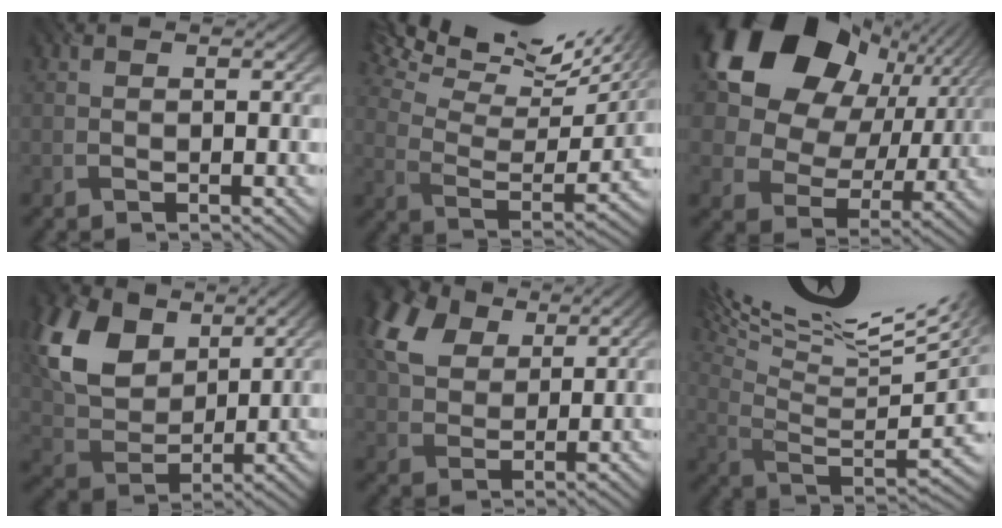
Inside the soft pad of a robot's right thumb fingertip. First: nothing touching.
{"total": 18.6, "force": [14.2, 4.8, 11.0], "torque": [-0.218, 0.016, 0.201]}
{"total": 18.0, "force": [7.0, 12.9, 10.3], "torque": [-0.206, 0.021, 0.125]}
{"total": 12.3, "force": [5.6, 7.9, 7.6], "torque": [-0.201, 0.019, 0.106]}
{"total": 10.1, "force": [5.2, 6.2, 6.0], "torque": [-0.164, 0.023, 0.099]}
{"total": 19.8, "force": [12.6, 5.0, 14.4], "torque": [-0.294, 0.030, 0.192]}